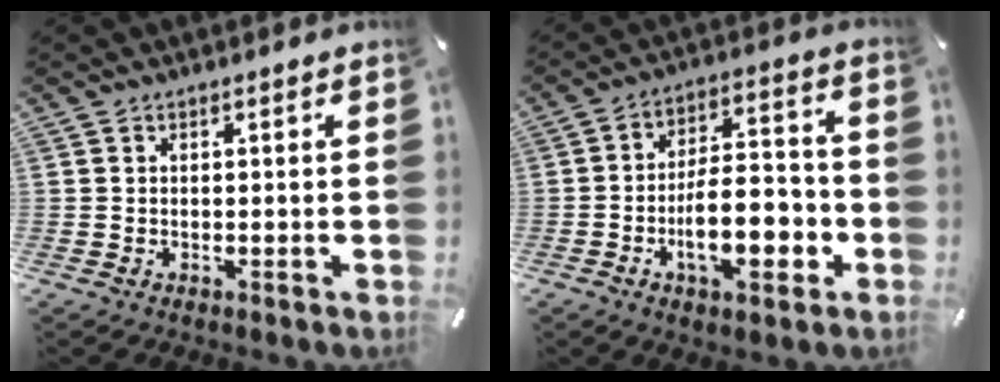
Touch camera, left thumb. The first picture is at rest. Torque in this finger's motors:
{"motor_torque": [1.75, 2.62, 1.14, 0.85, 0.25]}